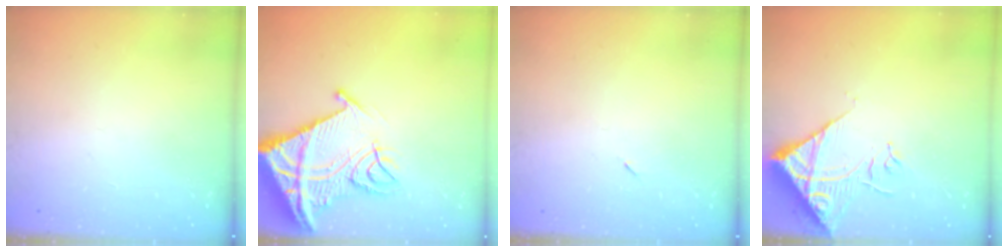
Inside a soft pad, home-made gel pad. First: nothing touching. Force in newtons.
{"total": 19.6, "press": 19.5, "slide": 2.1}
{"total": 2.6, "press": 2.3, "slide": 1.2}
{"total": 11.7, "press": 11.6, "slide": 1.5}